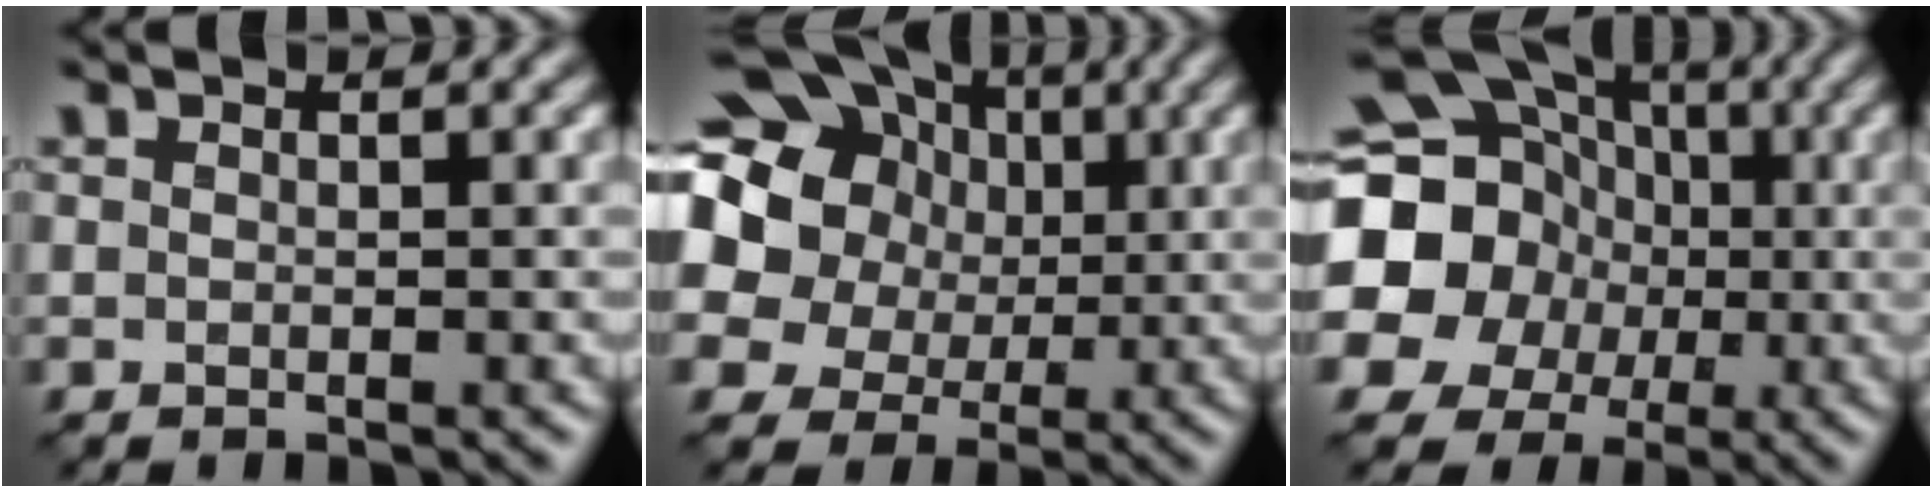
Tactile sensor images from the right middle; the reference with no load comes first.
{"total": 20.0, "force": [5.9, 17.0, 8.6], "torque": [-0.200, 0.030, 0.070]}
{"total": 21.2, "force": [0.1, 20.1, 6.5], "torque": [-0.185, 0.012, -0.049]}